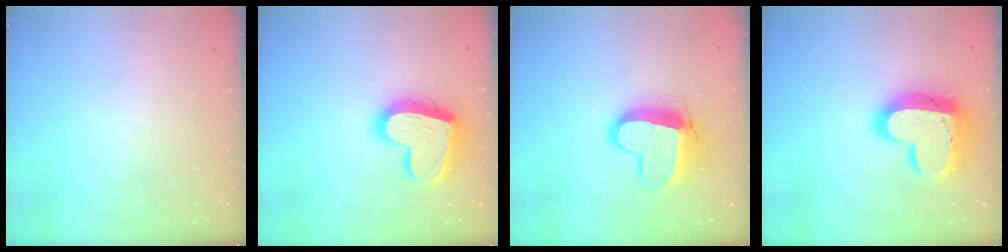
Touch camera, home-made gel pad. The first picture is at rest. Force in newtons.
{"total": 18.7, "press": 18.6, "slide": 1.6}
{"total": 12.7, "press": 12.6, "slide": 1.4}
{"total": 19.8, "press": 19.7, "slide": 1.5}